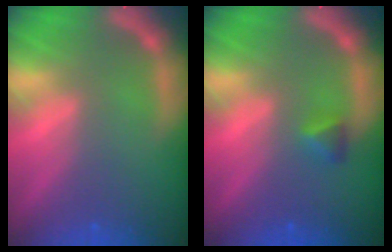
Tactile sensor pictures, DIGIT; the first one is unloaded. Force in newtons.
{"total": 1.4}